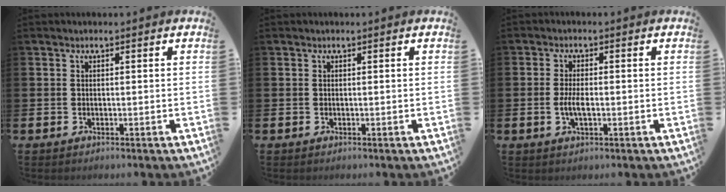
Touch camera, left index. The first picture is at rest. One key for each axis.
{"total": 0.0}
{"total": 3.0, "fx": -0.5, "fy": 1.1, "fz": 2.8, "tx": -0.034, "ty": -0.005, "tz": -0.012}